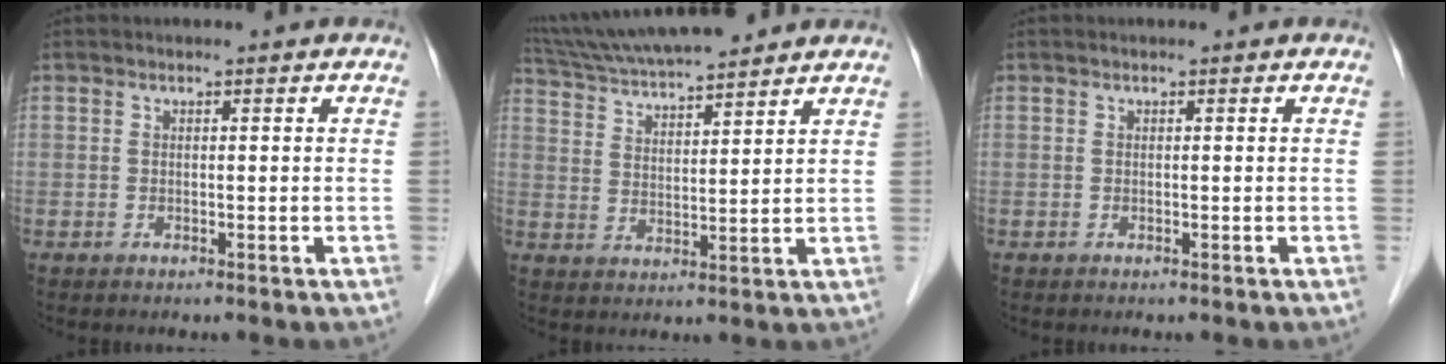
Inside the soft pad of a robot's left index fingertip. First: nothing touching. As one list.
[{"total": 14.8, "force": [13.4, 1.2, 6.2], "torque": [-0.116, 0.028, 0.225]}, {"total": 0.0}]